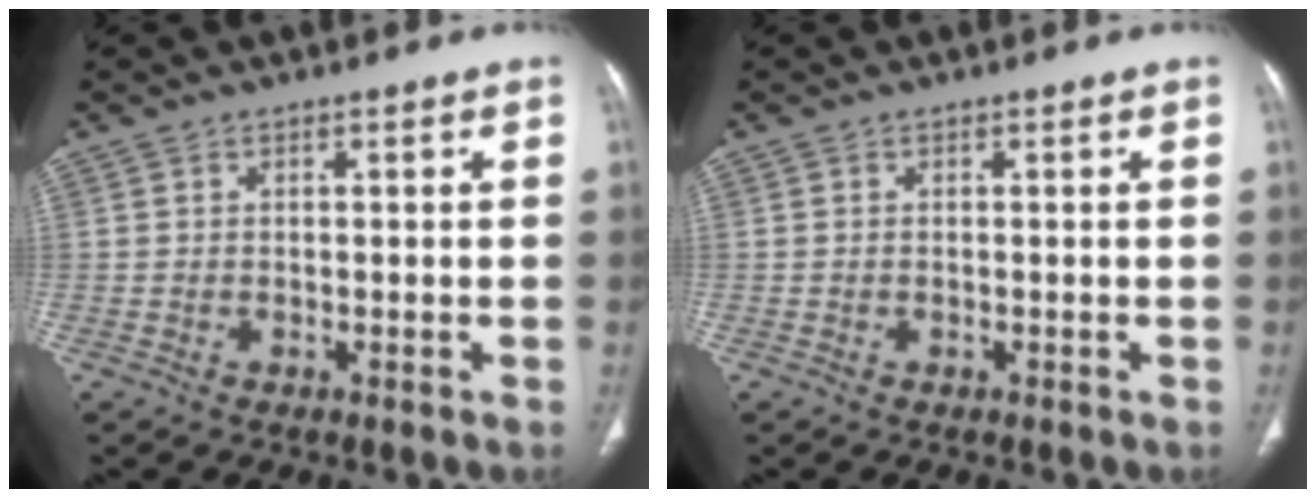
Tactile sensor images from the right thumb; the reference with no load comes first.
{"total": 0.0}